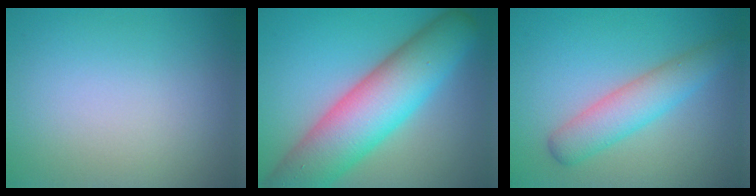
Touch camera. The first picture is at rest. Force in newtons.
{"total": 11.0, "press": 11.0, "slide": 0.5}
{"total": 4.1, "press": 4.1, "slide": 0.2}